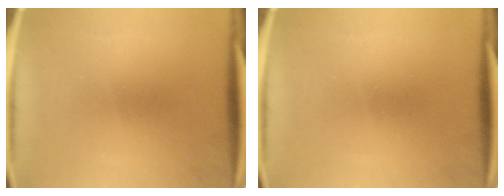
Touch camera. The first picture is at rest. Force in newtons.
{"total": 0.0}